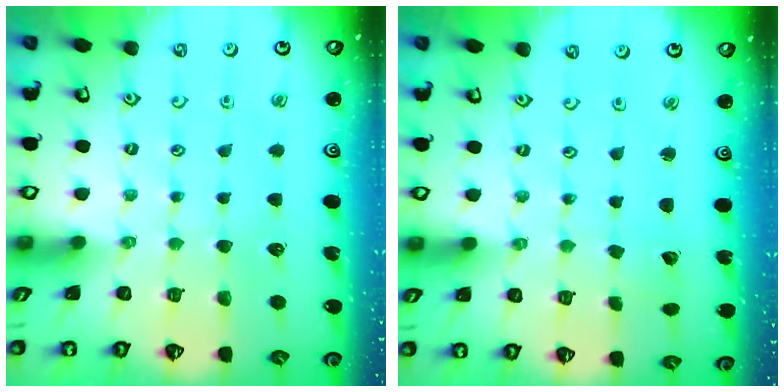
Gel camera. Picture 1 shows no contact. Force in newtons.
{"total": 0.9, "press": 0.9, "slide": 0.1}